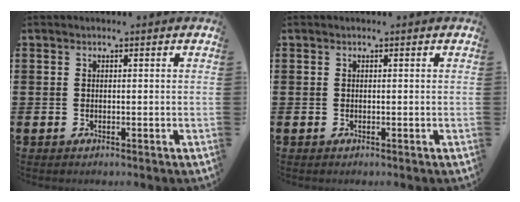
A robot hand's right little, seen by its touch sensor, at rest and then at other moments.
{"total": 0.0}